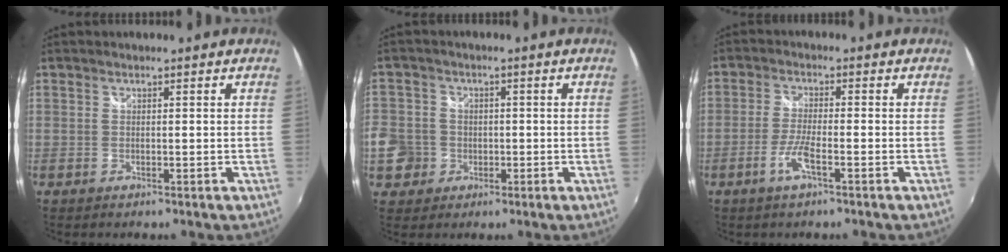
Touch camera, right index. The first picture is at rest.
{"total": 9.8, "force": [-1.8, 9.3, 2.7], "torque": [-0.098, 0.023, -0.030]}
{"total": 4.7, "force": [-2.4, 0.4, 4.0], "torque": [-0.090, -0.005, -0.049]}